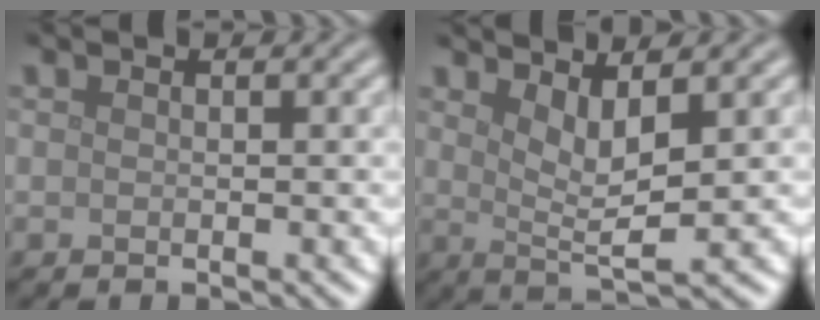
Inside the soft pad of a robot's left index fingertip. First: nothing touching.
{"total": 3.6, "force": [1.4, 0.8, 3.2], "torque": [-0.062, -0.010, 0.028]}